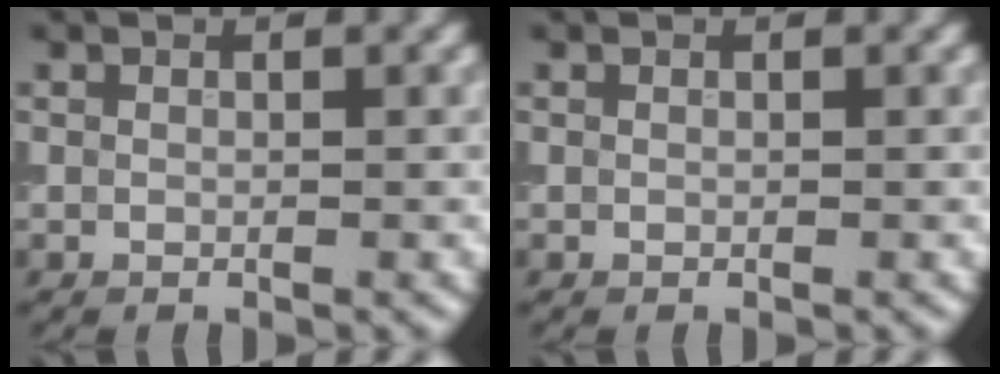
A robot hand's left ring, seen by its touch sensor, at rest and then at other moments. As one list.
[{"total": 0.0}]